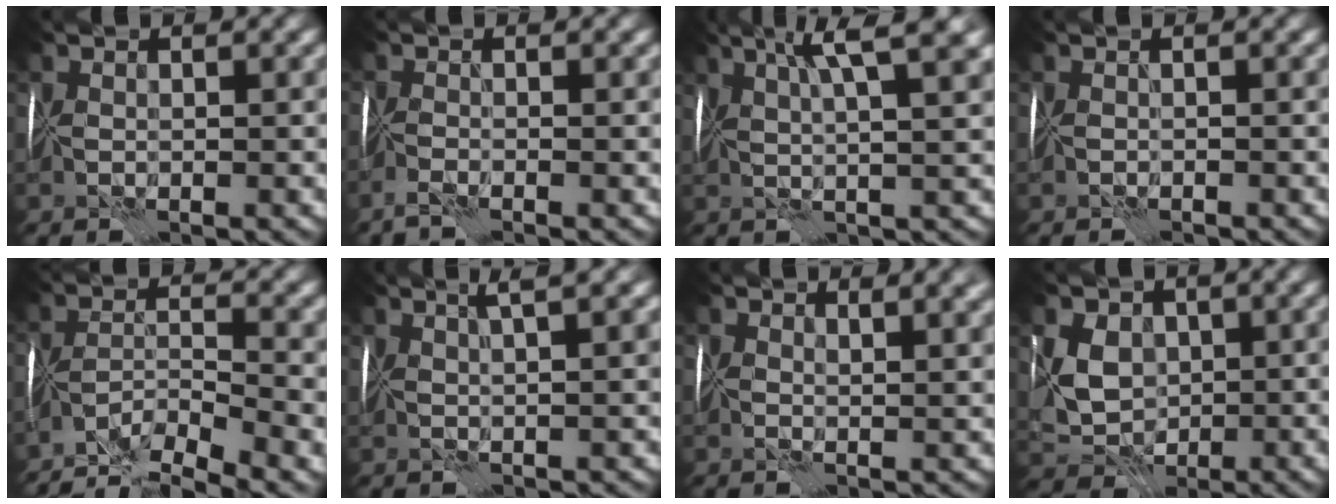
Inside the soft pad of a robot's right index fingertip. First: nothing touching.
{"total": 2.4, "force": [-2.0, -1.3, 0.0], "torque": [0.002, -0.007, -0.044]}
{"total": 5.8, "force": [2.9, 0.2, 5.0], "torque": [-0.070, 0.013, 0.044]}
{"total": 1.5, "force": [-1.4, -0.5, -0.3], "torque": [0.012, -0.012, -0.025]}
{"total": 6.4, "force": [-5.6, -0.3, 3.0], "torque": [-0.035, -0.011, -0.104]}
{"total": 3.0, "force": [1.7, -0.7, 2.4], "torque": [-0.031, 0.002, 0.030]}
{"total": 2.9, "force": [2.1, 0.3, 1.9], "torque": [-0.024, -0.002, 0.039]}
{"total": 3.9, "force": [0.4, 2.9, 2.7], "torque": [-0.052, -0.002, 0.007]}